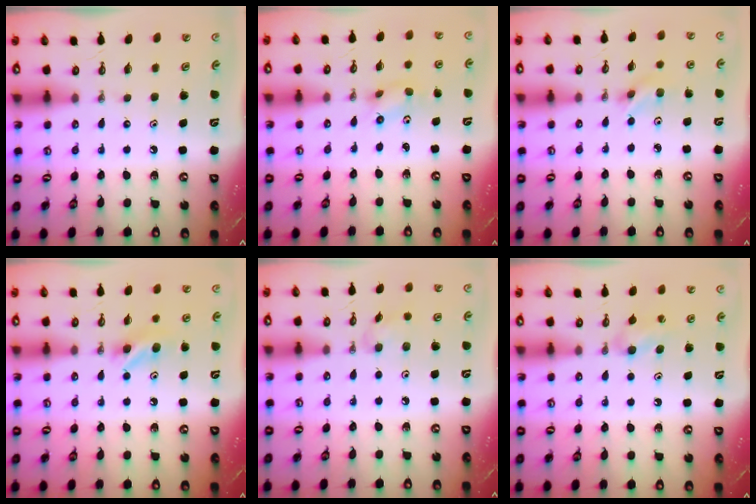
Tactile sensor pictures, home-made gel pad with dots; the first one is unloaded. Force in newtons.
{"total": 3.3, "press": 3.0, "slide": 1.4}
{"total": 3.5, "press": 3.5, "slide": 0.6}
{"total": 8.4, "press": 8.3, "slide": 1.6}
{"total": 5.2, "press": 5.0, "slide": 1.2}
{"total": 9.6, "press": 5.8, "slide": 7.6}